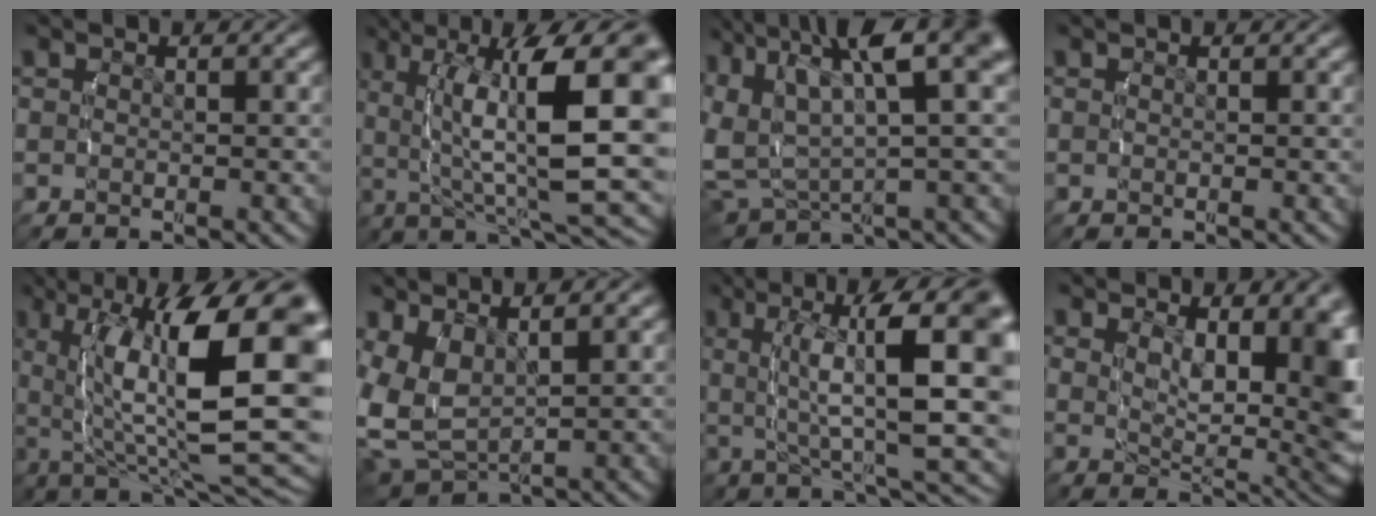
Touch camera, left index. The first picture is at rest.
{"total": 13.5, "force": [-0.1, 5.4, 12.3], "torque": [-0.167, -0.004, 0.012]}
{"total": 12.9, "force": [4.1, 7.9, 9.4], "torque": [-0.162, 0.000, 0.065]}
{"total": 0.0}
{"total": 14.4, "force": [-1.1, 6.0, 13.1], "torque": [-0.190, -0.021, 0.002]}
{"total": 8.9, "force": [1.0, 7.2, 5.1], "torque": [-0.159, -0.037, 0.028]}
{"total": 11.9, "force": [0.3, 4.5, 11.0], "torque": [-0.149, -0.001, 0.012]}
{"total": 9.2, "force": [1.1, 3.5, 8.4], "torque": [-0.103, -0.026, 0.029]}